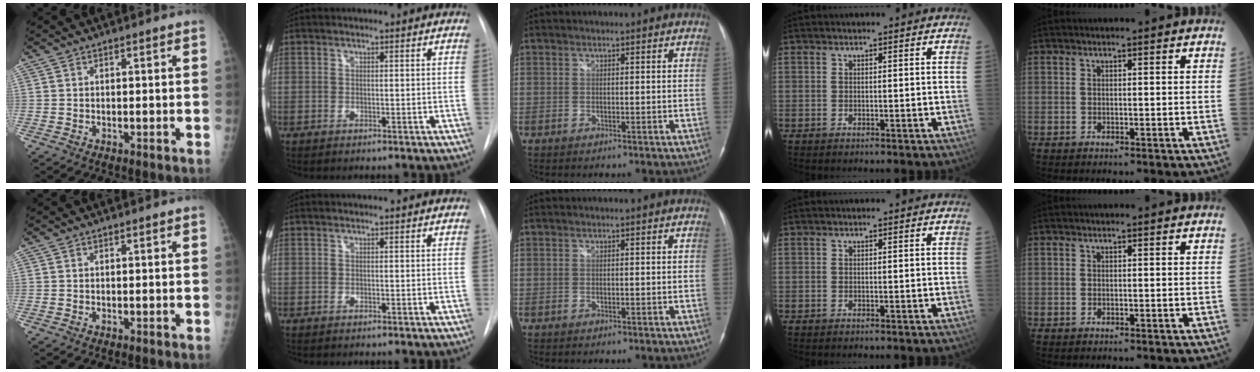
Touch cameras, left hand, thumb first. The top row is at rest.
{}